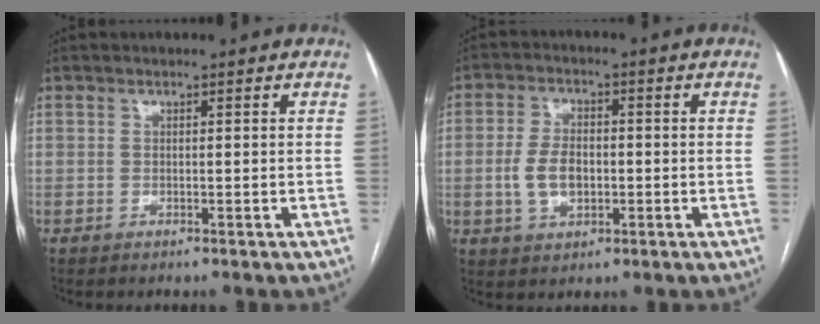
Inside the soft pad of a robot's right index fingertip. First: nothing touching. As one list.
[{"total": 6.4, "force": [-1.0, 3.8, 5.1], "torque": [-0.110, 0.009, -0.013]}]